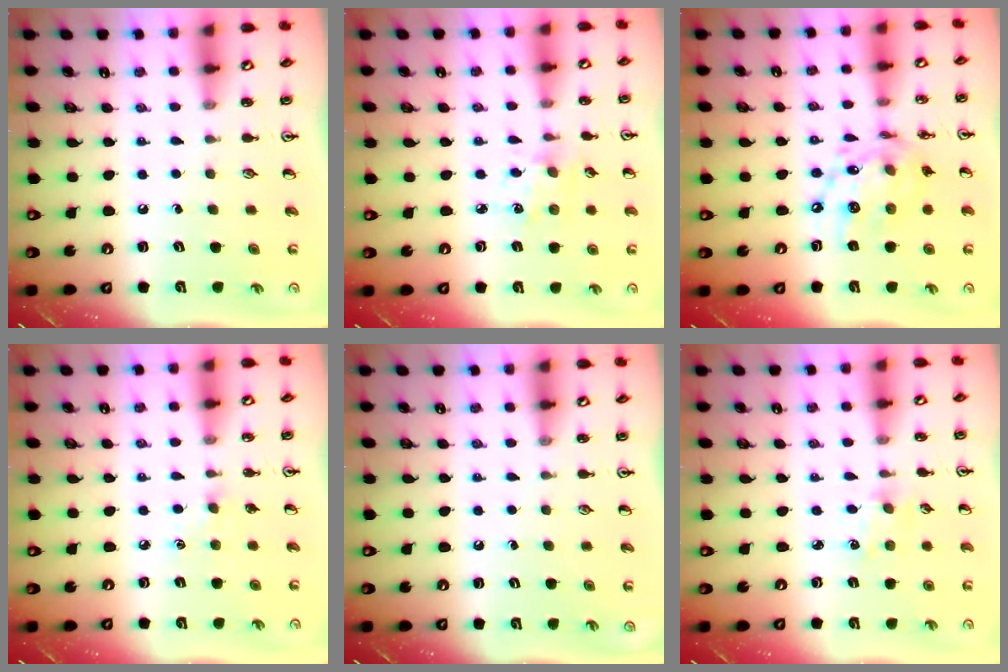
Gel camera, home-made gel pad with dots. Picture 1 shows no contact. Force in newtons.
{"total": 2.8, "press": 2.8, "slide": 0.5}
{"total": 14.8, "press": 14.8, "slide": 1.0}
{"total": 3.6, "press": 3.6, "slide": 0.5}
{"total": 0.0}
{"total": 0.9, "press": 0.9, "slide": 0.2}